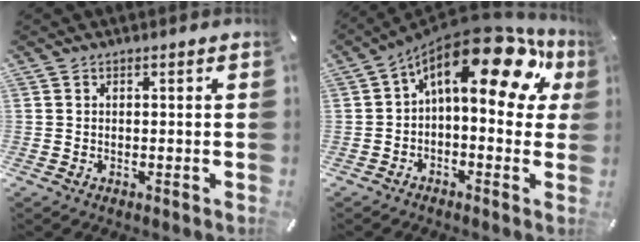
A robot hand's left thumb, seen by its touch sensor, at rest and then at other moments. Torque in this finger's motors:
{"motor_torque": [0.49, 1.54, 2.38, -0.39, 0.23]}